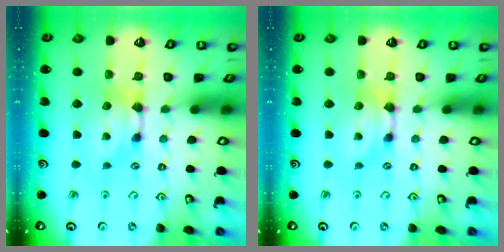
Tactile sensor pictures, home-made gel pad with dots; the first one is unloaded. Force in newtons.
{"total": 0.0}